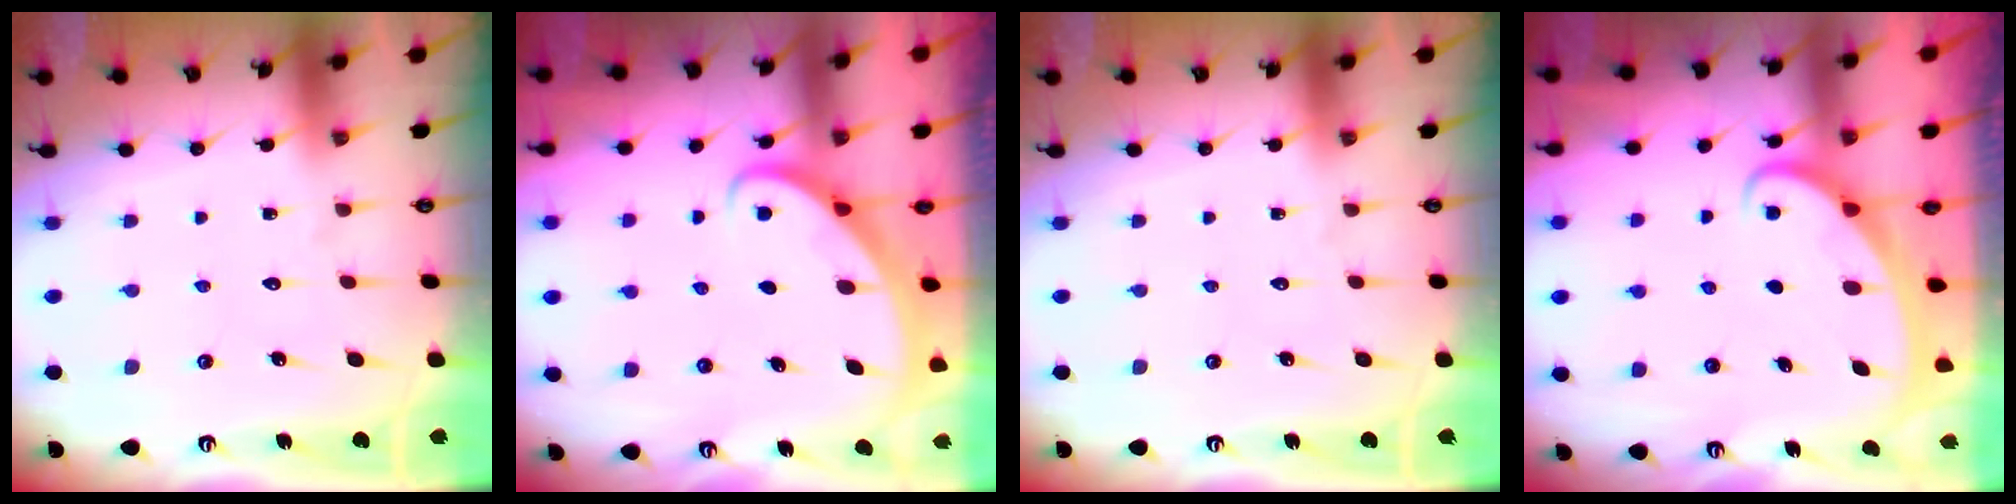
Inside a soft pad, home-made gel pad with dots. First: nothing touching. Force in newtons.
{"total": 2.8, "press": 2.8, "slide": 0.2}
{"total": 0.0}
{"total": 2.1, "press": 2.1, "slide": 0.1}